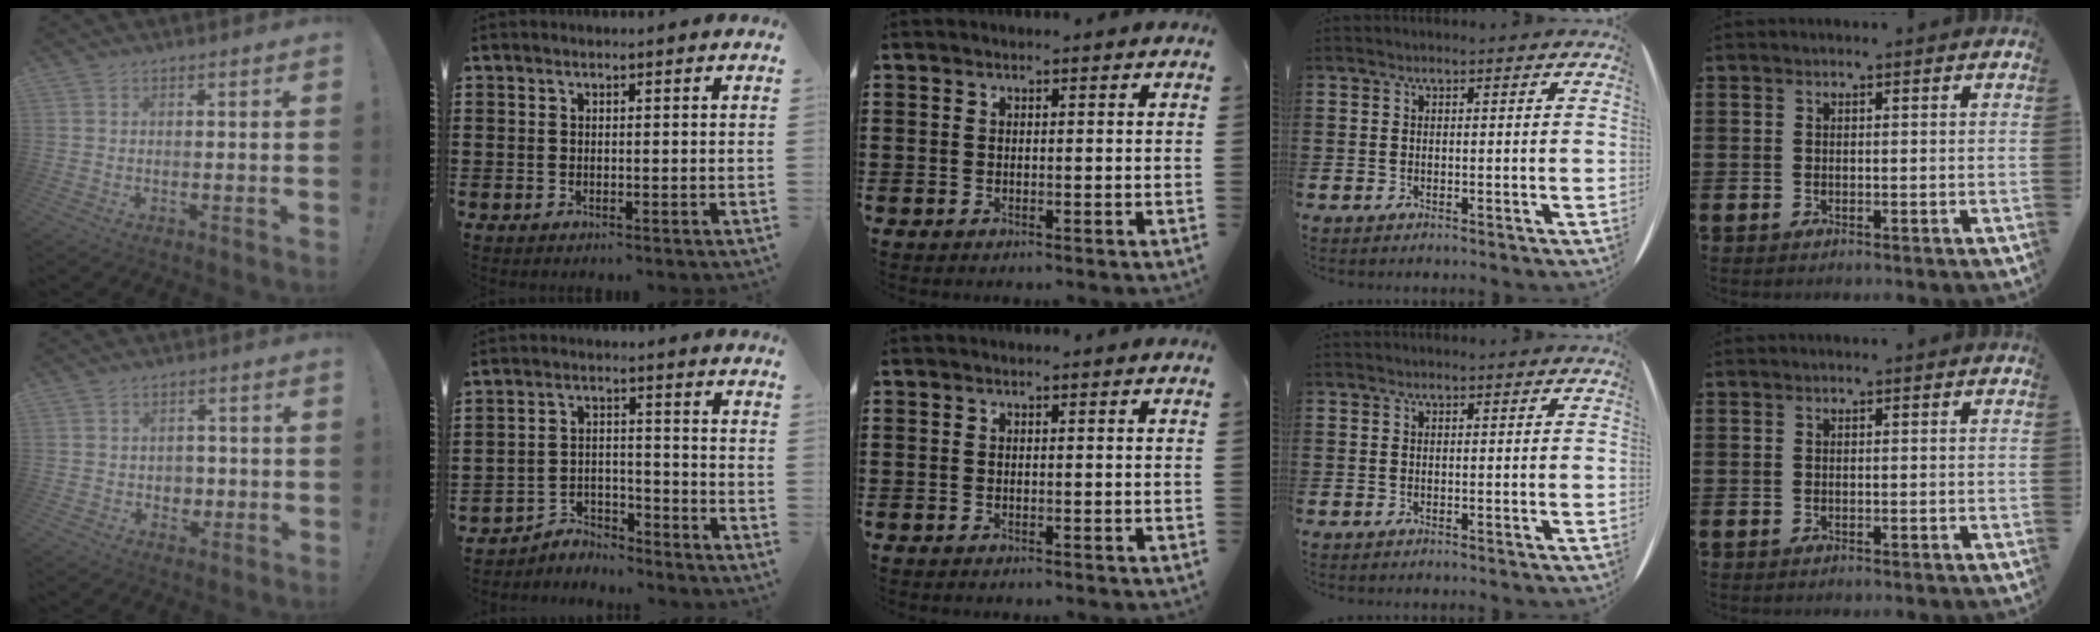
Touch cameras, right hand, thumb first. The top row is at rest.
{"thumb": {"total": 4.4, "force": [0.2, 4.2, 1.1], "torque": [-0.006, -0.006, 0.005]}, "index": {"total": 4.2, "force": [-4.1, 0.8, 0.3], "torque": [-0.012, 0.006, -0.085]}}